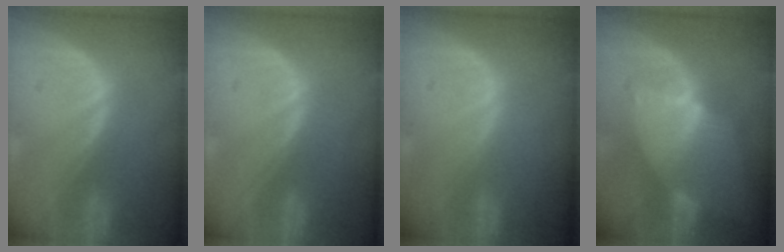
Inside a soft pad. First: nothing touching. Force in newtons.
{"total": 0.0}
{"total": 0.0}
{"total": 6.1, "press": 6.1, "slide": 0.5}